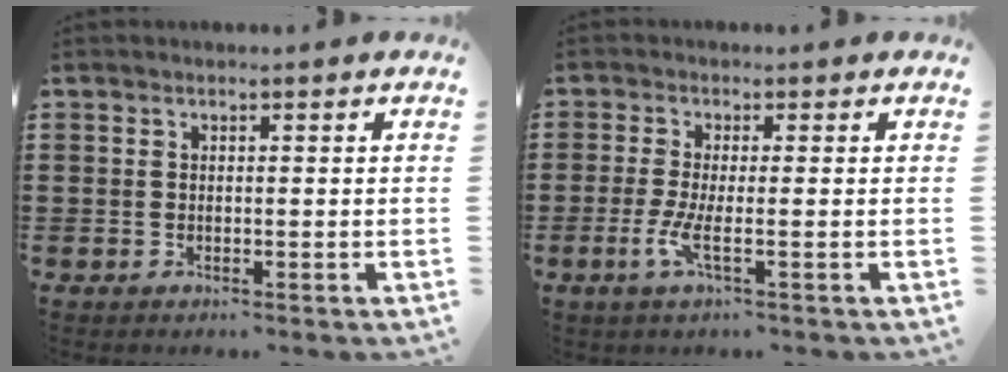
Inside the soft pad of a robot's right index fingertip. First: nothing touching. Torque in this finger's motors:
{"motor_torque": [-0.20, 0.97, 0.03, 0.07]}